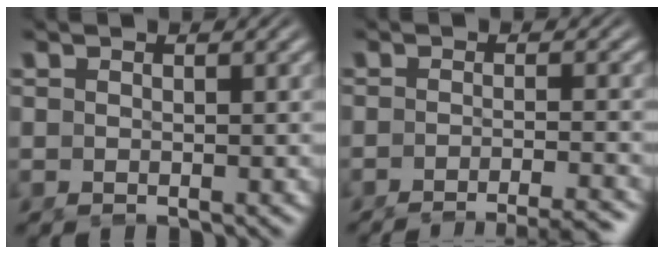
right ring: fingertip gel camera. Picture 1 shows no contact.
{"total": 7.7, "force": [-7.2, 0.8, 2.5], "torque": [-0.017, -0.013, -0.105]}